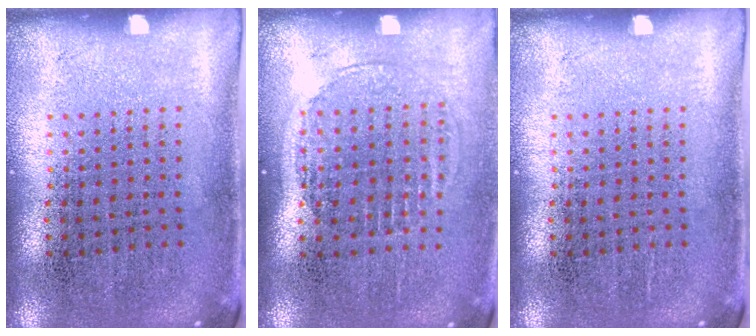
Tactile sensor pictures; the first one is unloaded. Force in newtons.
{"total": 1.5, "press": 1.3, "slide": 0.7}
{"total": 0.0}